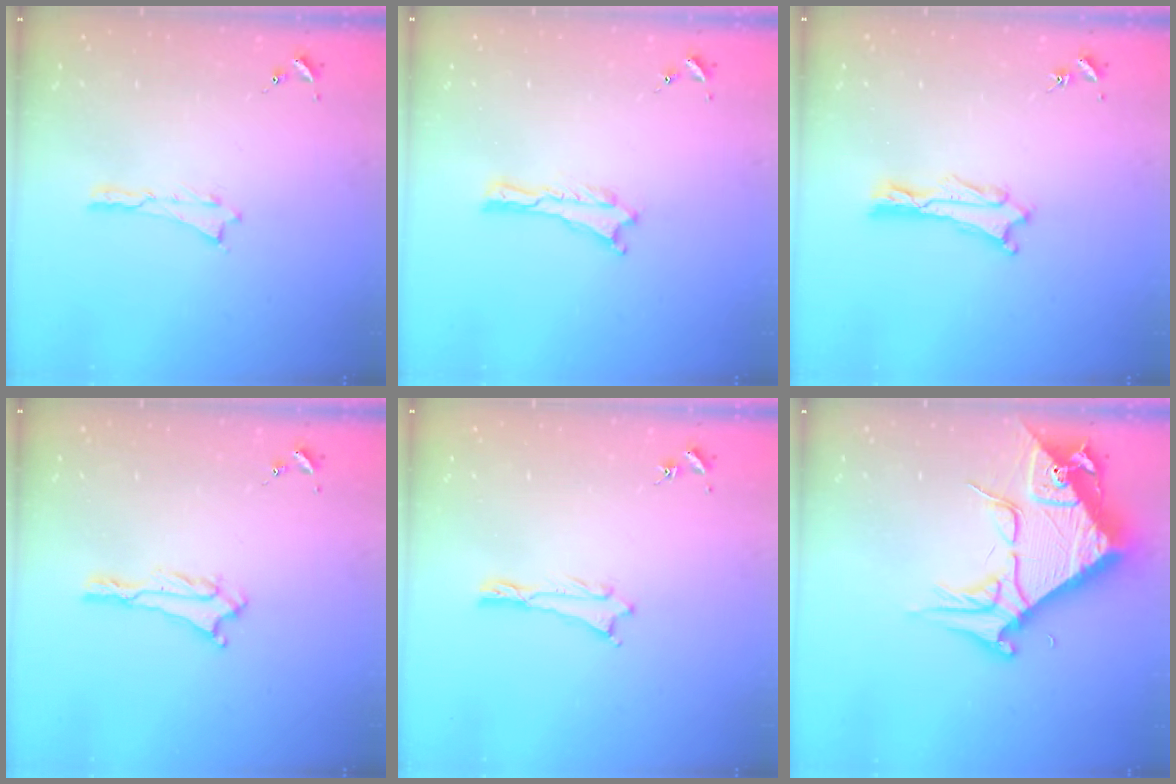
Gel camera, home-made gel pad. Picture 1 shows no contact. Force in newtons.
{"total": 0.0}
{"total": 1.0, "press": 1.0, "slide": 0.1}
{"total": 1.0, "press": 1.0, "slide": 0.1}
{"total": 0.5, "press": 0.5, "slide": 0.2}
{"total": 12.0, "press": 11.9, "slide": 1.4}